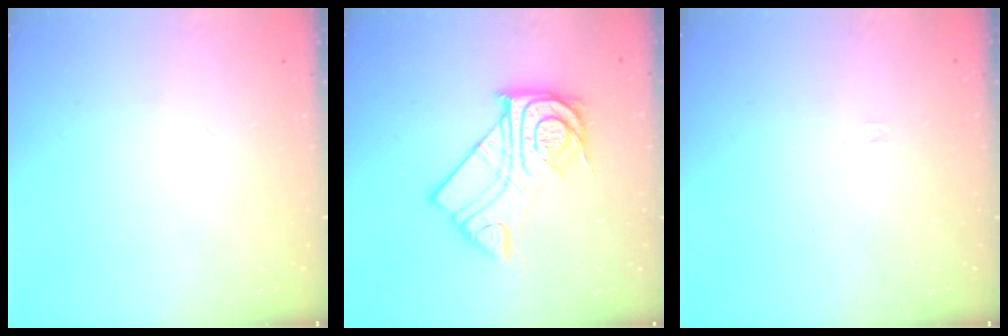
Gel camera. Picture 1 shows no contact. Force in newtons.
{"total": 16.6, "press": 16.5, "slide": 1.4}
{"total": 3.3, "press": 3.3, "slide": 0.4}